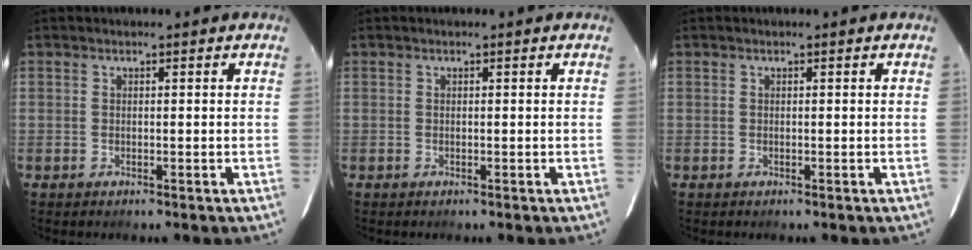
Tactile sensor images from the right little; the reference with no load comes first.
{"total": 0.0}
{"total": 0.0}